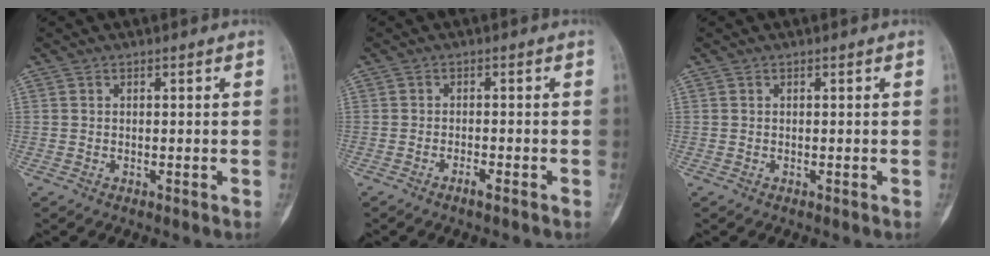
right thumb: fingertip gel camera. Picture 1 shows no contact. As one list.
[{"total": 1.7, "force": [-1.3, 0.0, 1.1], "torque": [-0.022, 0.004, -0.026]}, {"total": 0.0}]